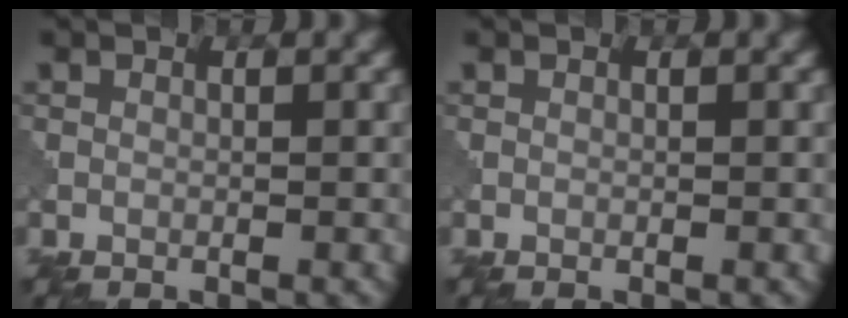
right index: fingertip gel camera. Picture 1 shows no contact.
{"total": 0.0}